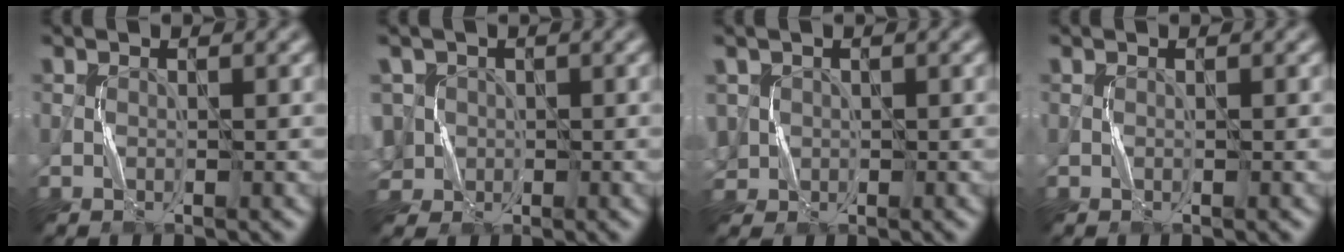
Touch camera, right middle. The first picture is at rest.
{"total": 5.1, "force": [-0.7, 4.6, 1.9], "torque": [-0.053, 0.016, -0.029]}
{"total": 2.3, "force": [0.2, 2.2, 0.6], "torque": [-0.020, 0.001, 0.008]}
{"total": 0.0}